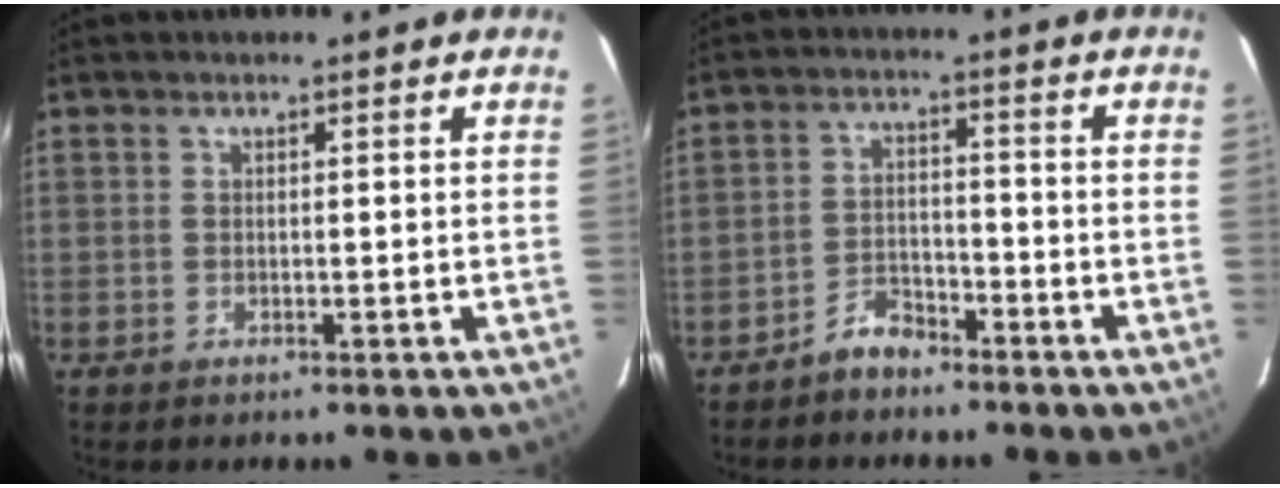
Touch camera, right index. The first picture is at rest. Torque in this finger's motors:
{"motor_torque": [0.03, -0.10, -0.48, -0.14]}